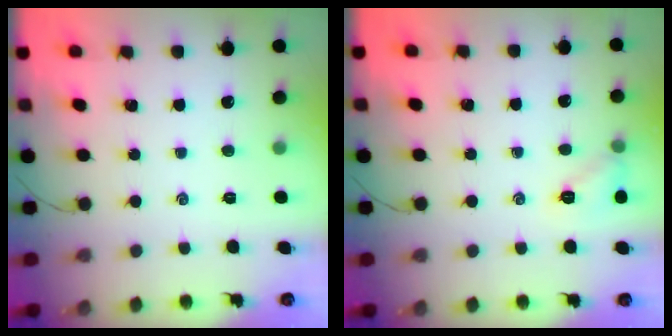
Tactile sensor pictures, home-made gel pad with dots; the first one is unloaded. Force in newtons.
{"total": 7.4, "press": 7.3, "slide": 1.3}